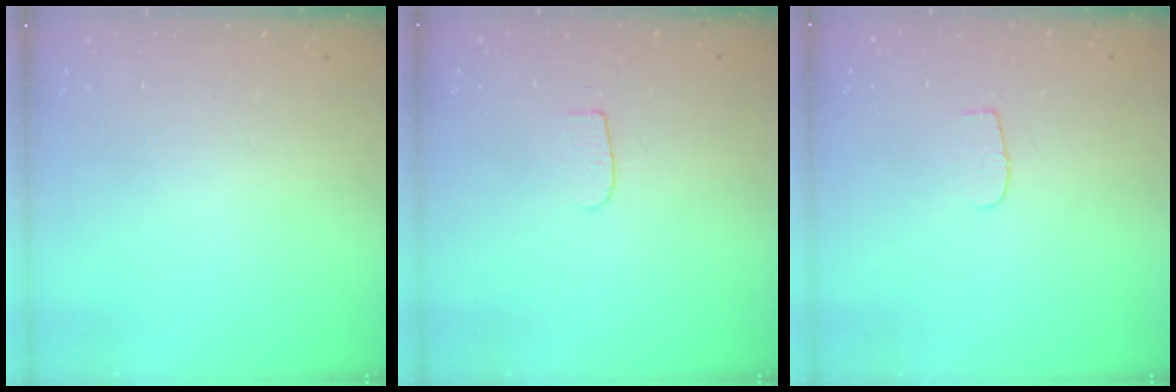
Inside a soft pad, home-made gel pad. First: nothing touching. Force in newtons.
{"total": 4.2, "press": 4.2, "slide": 0.4}
{"total": 3.8, "press": 3.7, "slide": 0.4}